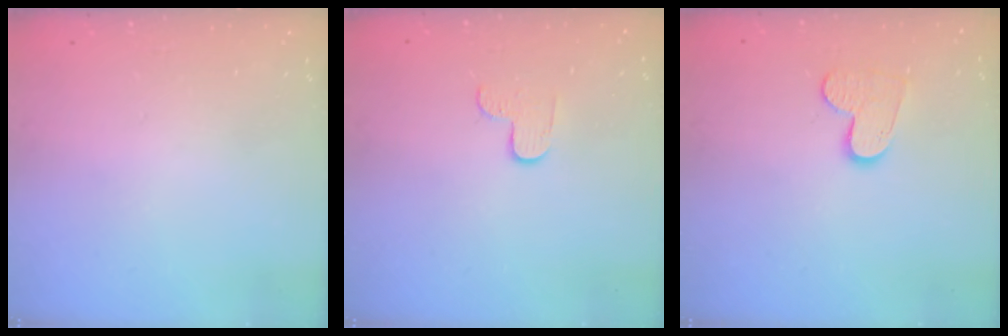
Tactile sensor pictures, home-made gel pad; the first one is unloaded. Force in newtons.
{"total": 3.1, "press": 3.1, "slide": 0.4}
{"total": 8.9, "press": 8.9, "slide": 0.7}